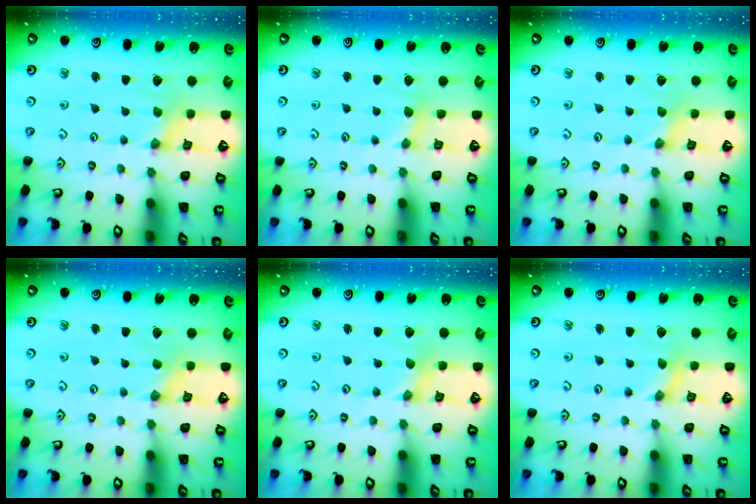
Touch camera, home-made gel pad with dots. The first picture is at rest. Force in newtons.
{"total": 1.9, "press": 1.8, "slide": 0.4}
{"total": 0.0}
{"total": 0.0}
{"total": 0.0}
{"total": 0.0}